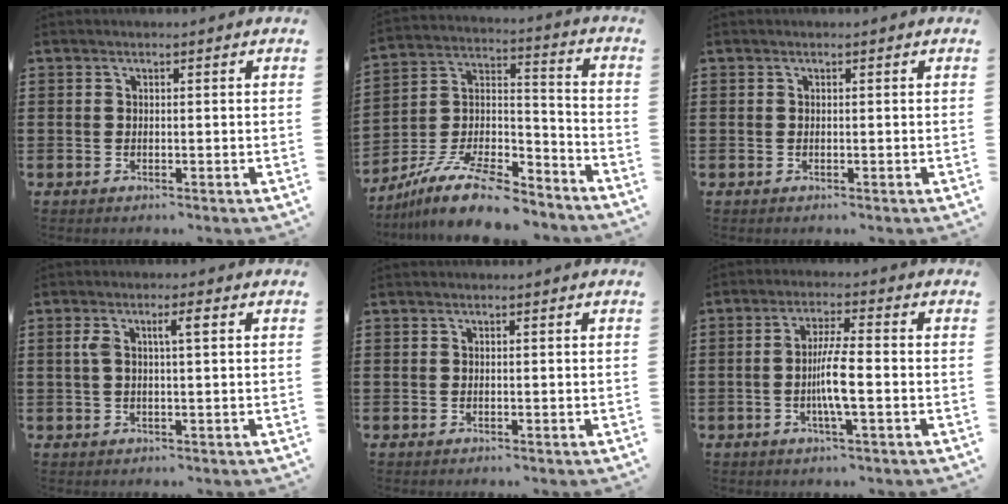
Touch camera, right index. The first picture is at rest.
{"total": 13.2, "force": [-10.9, 3.8, 6.5], "torque": [-0.118, 0.040, -0.203]}
{"total": 0.0}
{"total": 3.6, "force": [0.9, 0.8, 3.4], "torque": [-0.068, 0.008, 0.011]}
{"total": 0.0}
{"total": 6.0, "force": [-1.3, 0.7, 5.8], "torque": [-0.108, -0.002, -0.027]}